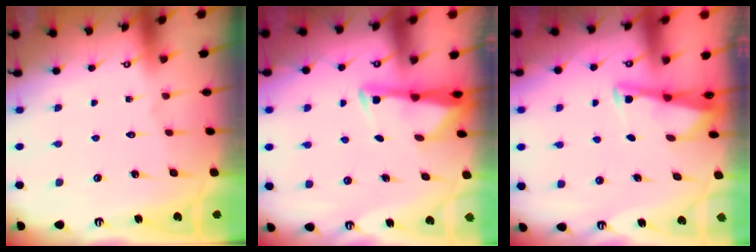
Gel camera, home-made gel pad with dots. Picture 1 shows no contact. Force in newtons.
{"total": 3.1, "press": 3.1, "slide": 0.4}
{"total": 2.8, "press": 2.8, "slide": 0.3}